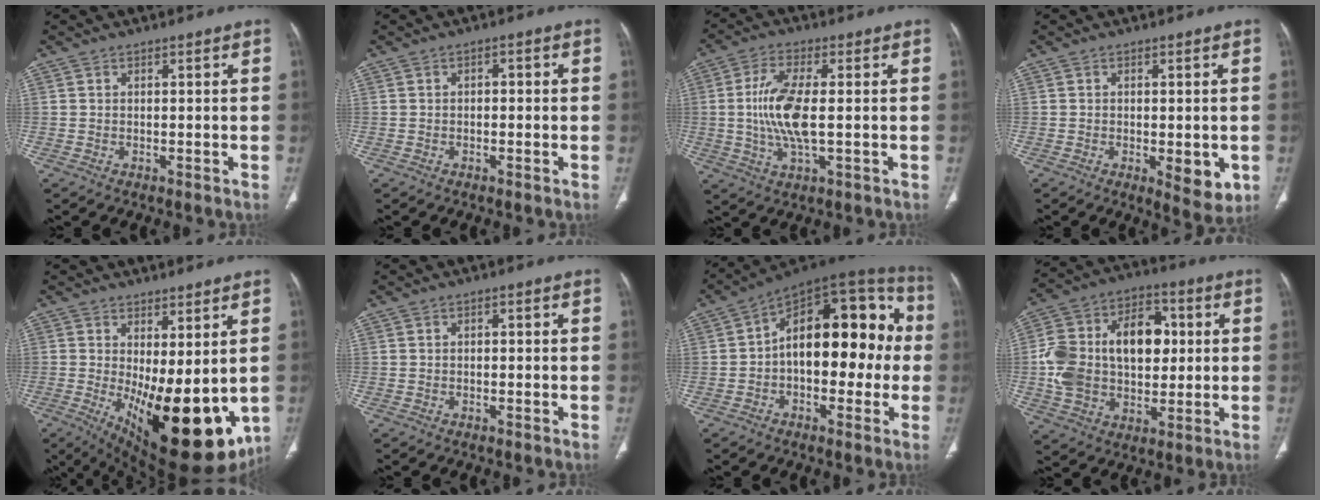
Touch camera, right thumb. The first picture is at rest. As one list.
[{"total": 1.2, "force": [-0.1, 0.8, 0.9], "torque": [-0.005, 0.001, -0.009]}, {"total": 10.2, "force": [-0.1, 3.5, 9.6], "torque": [-0.212, -0.006, -0.004]}, {"total": 6.3, "force": [-1.5, 2.7, 5.5], "torque": [-0.059, -0.012, -0.012]}, {"total": 20.6, "force": [-2.4, 8.4, 18.6], "torque": [-0.242, -0.039, -0.004]}, {"total": 0.6, "force": [-0.1, 0.3, 0.5], "torque": [-0.003, -0.002, -0.005]}, {"total": 20.6, "force": [-0.1, 11.4, 17.2], "torque": [-0.208, 0.050, -0.017]}, {"total": 21.6, "force": [1.8, 14.4, 15.9], "torque": [-0.273, 0.026, 0.035]}]